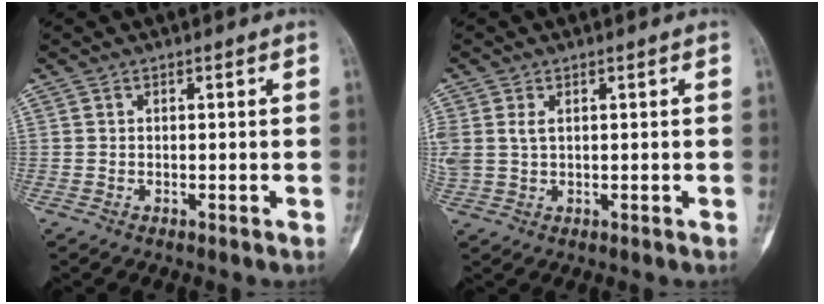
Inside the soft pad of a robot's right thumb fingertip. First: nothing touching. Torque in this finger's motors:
{"motor_torque": [-0.30, 0.46, 0.55, 0.22, 0.04]}